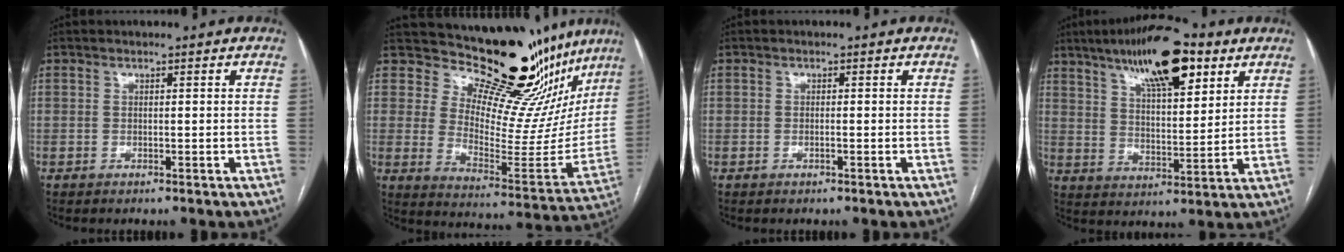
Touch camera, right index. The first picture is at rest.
{"total": 21.2, "force": [18.9, 6.3, 7.3], "torque": [-0.081, -0.082, 0.240]}
{"total": 0.5, "force": [-0.2, 0.1, 0.5], "torque": [-0.010, 0.000, -0.002]}
{"total": 15.7, "force": [9.4, 4.5, 11.8], "torque": [-0.203, 0.018, 0.160]}